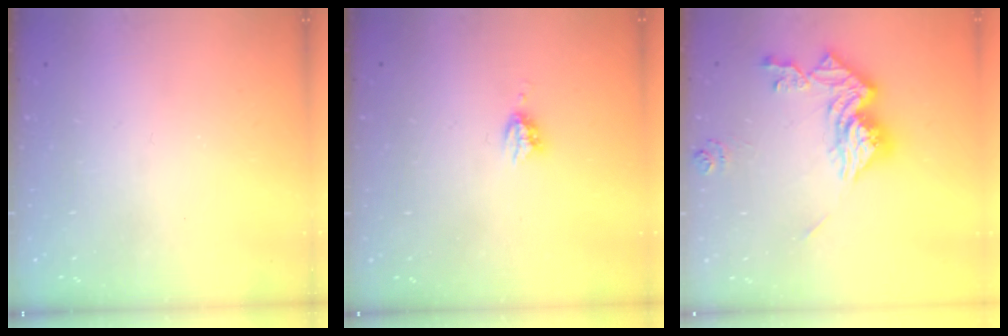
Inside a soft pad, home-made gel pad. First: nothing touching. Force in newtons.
{"total": 4.5, "press": 4.5, "slide": 0.1}
{"total": 14.1, "press": 14.0, "slide": 1.5}